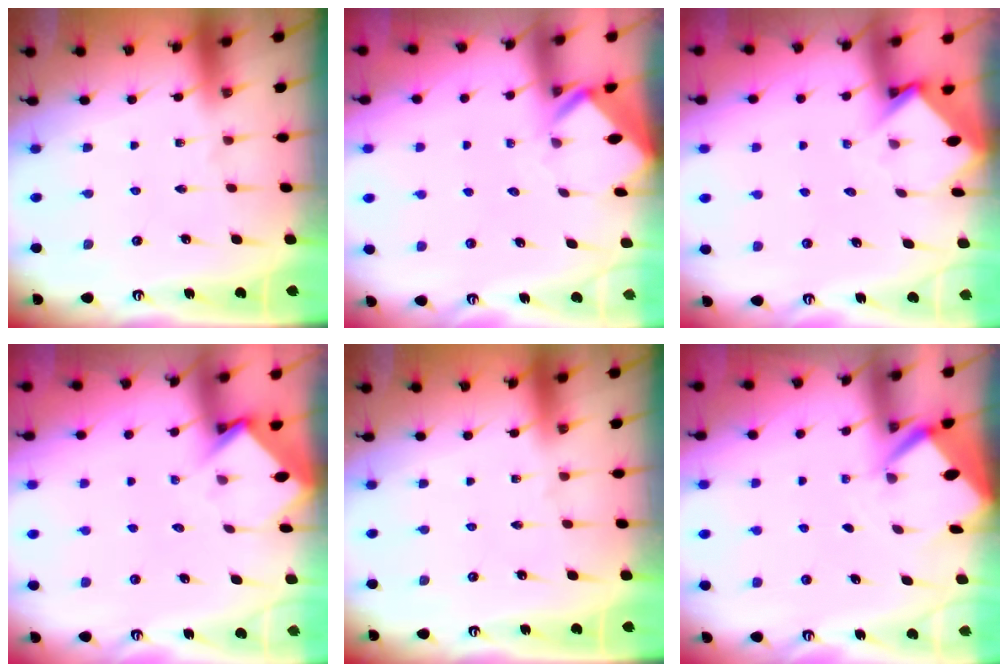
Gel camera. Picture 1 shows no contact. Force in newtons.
{"total": 2.4, "press": 2.4, "slide": 0.1}
{"total": 3.2, "press": 3.2, "slide": 0.3}
{"total": 3.6, "press": 3.5, "slide": 0.3}
{"total": 0.0}
{"total": 3.0, "press": 3.0, "slide": 0.2}